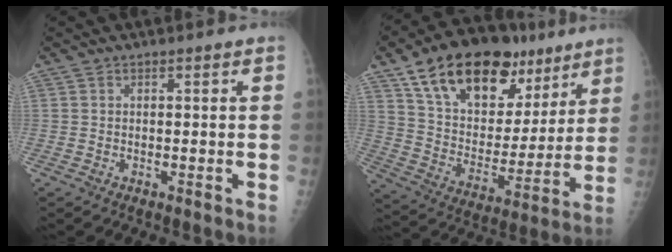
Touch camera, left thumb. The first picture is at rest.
{"total": 25.4, "force": [15.0, 14.1, 14.9], "torque": [-0.205, -0.027, 0.253]}